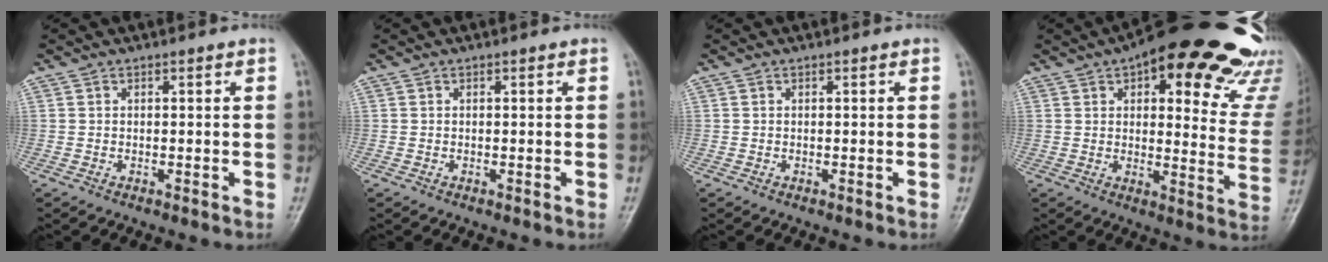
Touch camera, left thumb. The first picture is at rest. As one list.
[{"total": 0.0}, {"total": 0.0}, {"total": 28.6, "force": [19.9, 10.5, 17.6], "torque": [-0.184, -0.066, 0.230]}]